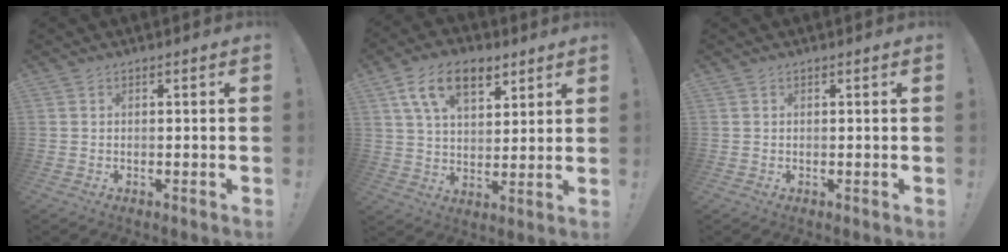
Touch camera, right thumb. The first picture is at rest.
{"total": 14.9, "force": [7.6, 9.0, 9.0], "torque": [-0.146, -0.019, 0.141]}
{"total": 0.9, "force": [0.2, 0.9, -0.2], "torque": [0.006, 0.001, 0.003]}